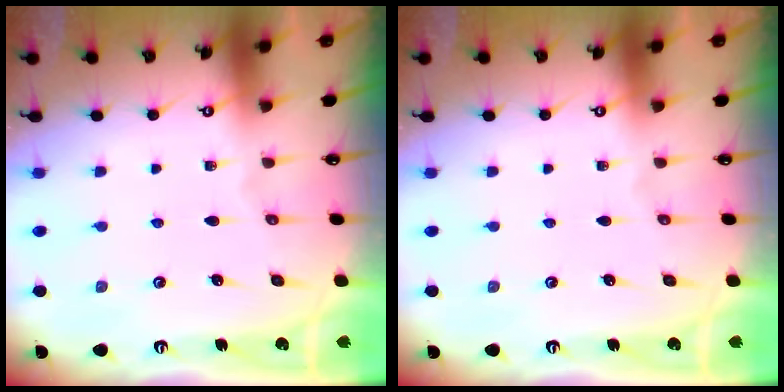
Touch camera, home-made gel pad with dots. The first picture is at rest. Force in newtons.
{"total": 0.0}